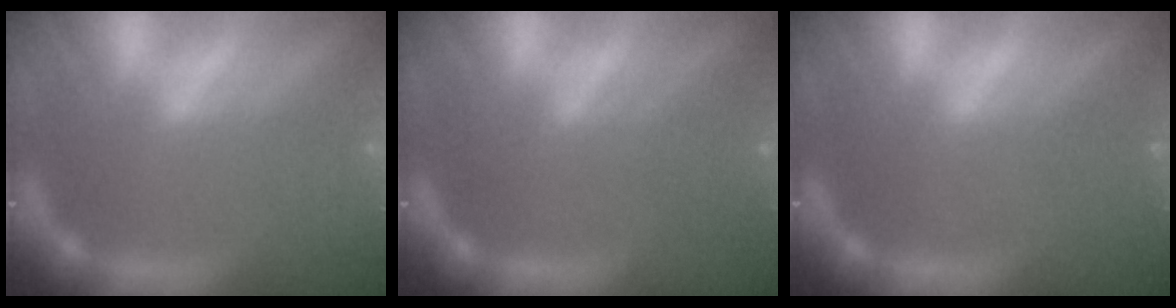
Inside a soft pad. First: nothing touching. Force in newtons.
{"total": 2.4}
{"total": 1.0}